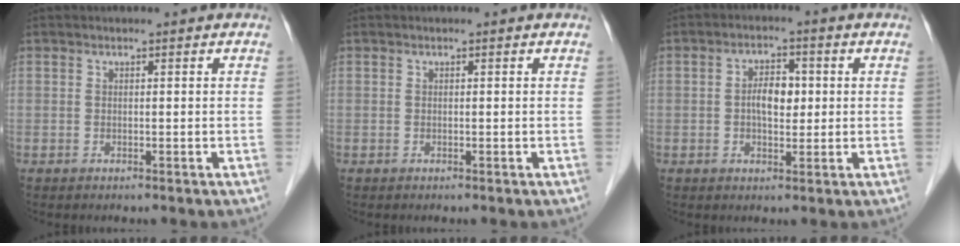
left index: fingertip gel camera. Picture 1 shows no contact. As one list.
[{"total": 0.0}, {"total": 4.4, "force": [0.2, 2.3, 3.7], "torque": [-0.068, 0.009, 0.002]}]